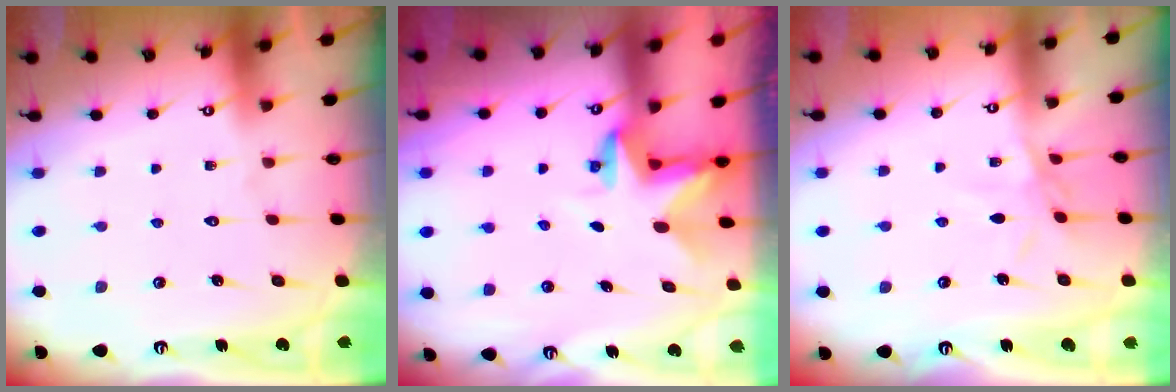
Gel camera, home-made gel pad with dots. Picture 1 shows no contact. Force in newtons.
{"total": 2.8, "press": 2.8, "slide": 0.2}
{"total": 5.2, "press": 5.2, "slide": 0.6}